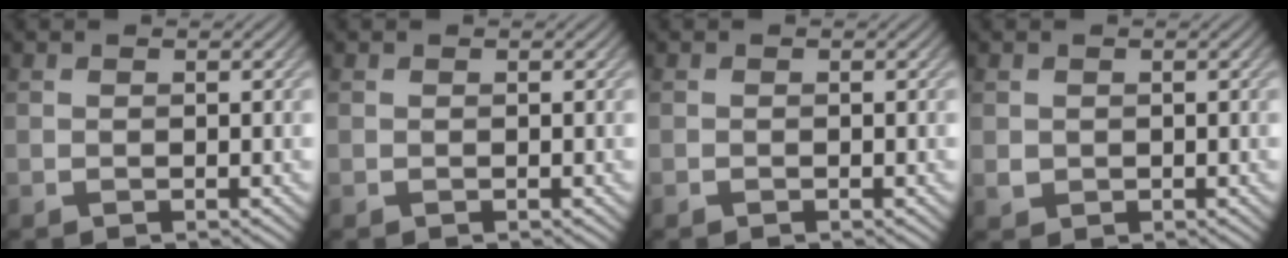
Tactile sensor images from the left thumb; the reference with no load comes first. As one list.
[{"total": 0.0}, {"total": 0.0}, {"total": 1.1, "force": [0.2, 1.0, 0.3], "torque": [-0.007, -0.003, 0.003]}]